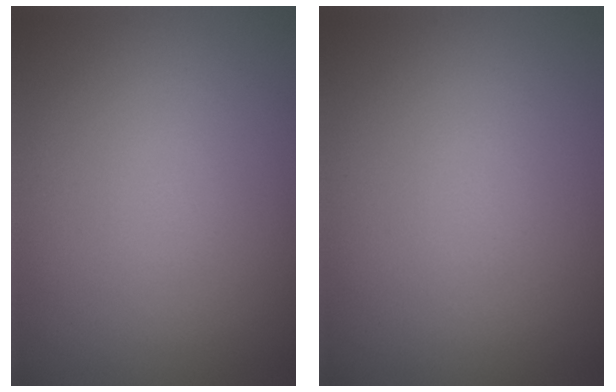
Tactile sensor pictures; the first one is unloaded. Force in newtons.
{"total": 0.0}